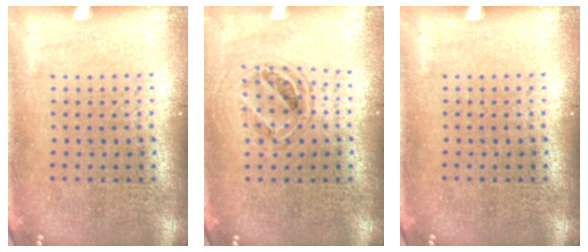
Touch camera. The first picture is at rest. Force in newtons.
{"total": 0.9, "press": 0.9, "slide": 0.1}
{"total": 0.0}